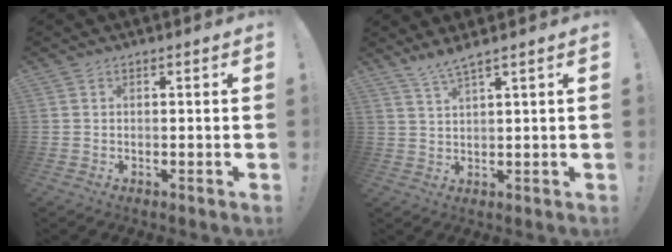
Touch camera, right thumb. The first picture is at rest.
{"total": 3.9, "force": [3.2, -0.3, 2.2], "torque": [-0.051, -0.013, 0.057]}